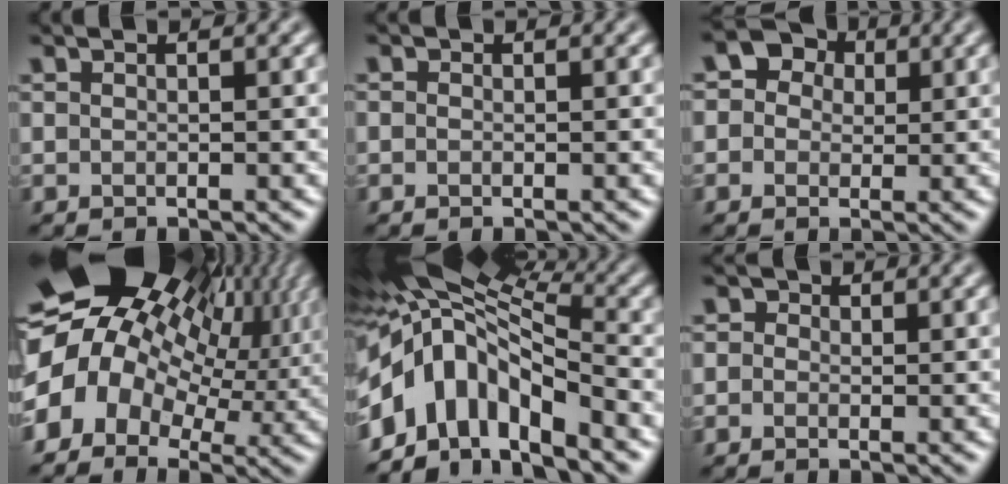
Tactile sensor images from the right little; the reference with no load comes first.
{"total": 0.0}
{"total": 6.6, "force": [2.3, 5.4, 2.9], "torque": [-0.028, 0.033, -0.003]}
{"total": 15.8, "force": [3.3, 11.3, 10.6], "torque": [-0.193, 0.013, 0.068]}
{"total": 10.7, "force": [-3.5, 5.7, 8.4], "torque": [-0.145, 0.005, -0.077]}
{"total": 1.8, "force": [0.6, 1.5, 0.8], "torque": [-0.003, 0.004, -0.019]}